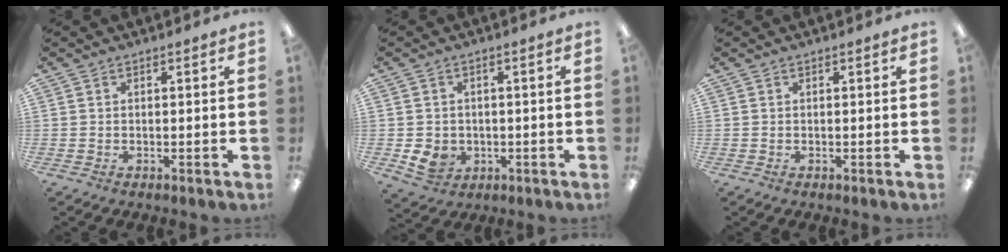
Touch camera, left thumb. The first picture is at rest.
{"total": 4.8, "force": [-0.9, 4.3, 1.8], "torque": [-0.046, 0.001, -0.017]}
{"total": 0.0}